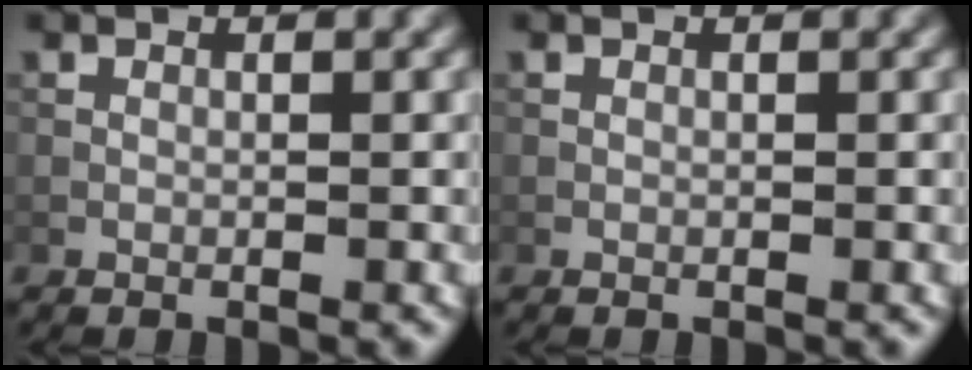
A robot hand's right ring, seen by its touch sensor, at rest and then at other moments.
{"total": 0.0}